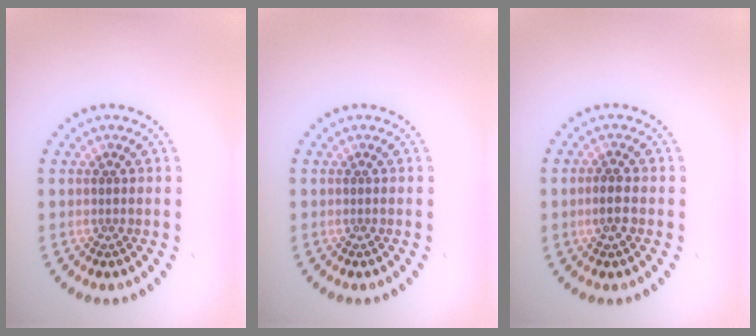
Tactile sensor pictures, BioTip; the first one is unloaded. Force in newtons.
{"total": 0.0}
{"total": 1.8, "press": 1.8, "slide": 0.4}